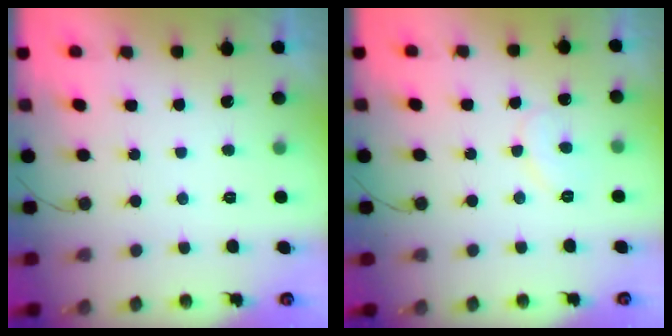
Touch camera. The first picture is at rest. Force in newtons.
{"total": 6.9, "press": 6.9, "slide": 0.4}